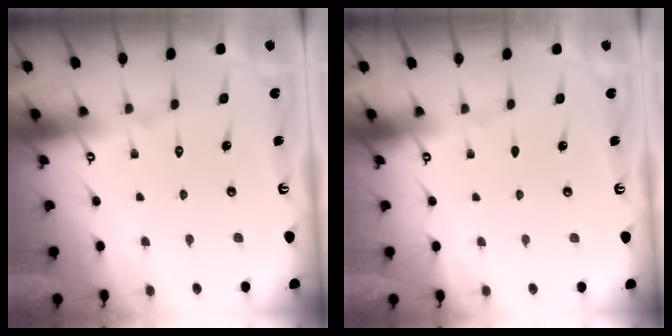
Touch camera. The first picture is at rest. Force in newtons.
{"total": 0.0}